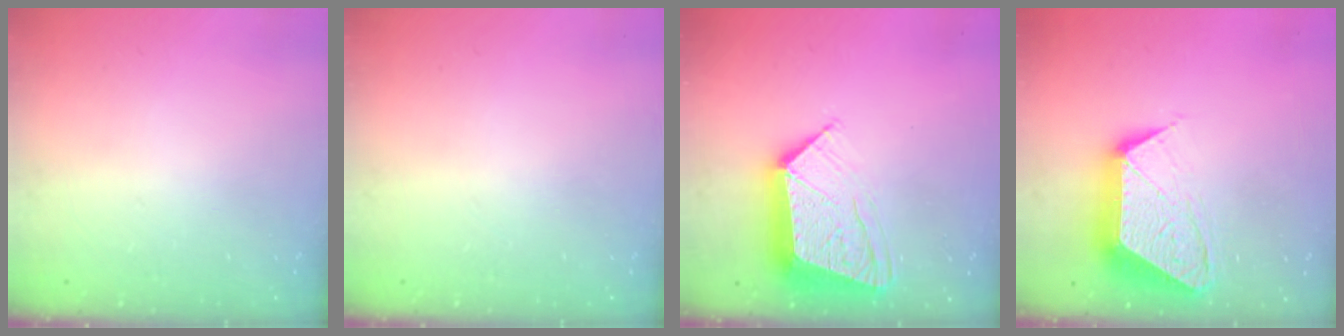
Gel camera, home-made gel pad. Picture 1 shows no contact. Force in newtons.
{"total": 0.0}
{"total": 13.6, "press": 13.5, "slide": 1.0}
{"total": 14.0, "press": 14.0, "slide": 0.9}